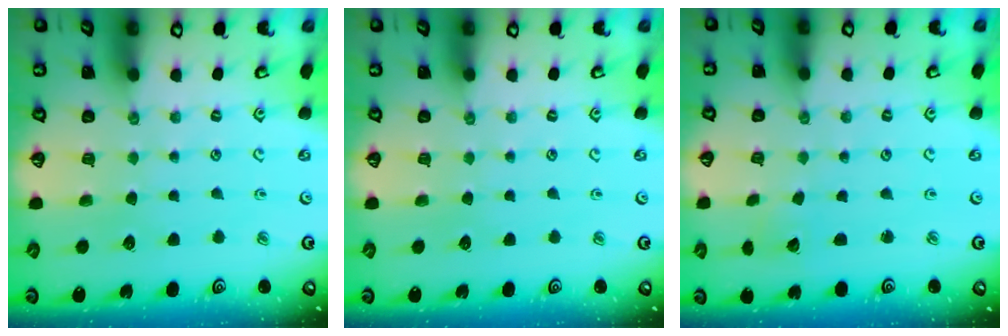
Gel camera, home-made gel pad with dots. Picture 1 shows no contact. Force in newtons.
{"total": 0.0}
{"total": 1.8, "press": 1.8, "slide": 0.1}